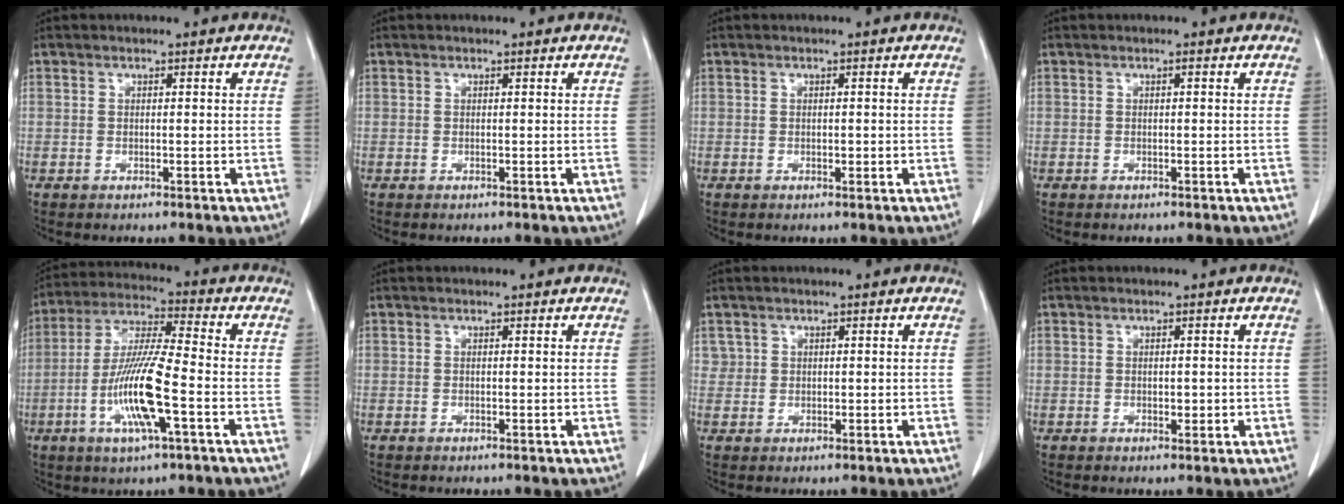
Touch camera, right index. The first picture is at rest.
{"total": 0.0}
{"total": 0.7, "force": [-0.1, 0.4, 0.6], "torque": [-0.008, 0.000, 0.000]}
{"total": 0.0}
{"total": 13.0, "force": [-3.9, 1.0, 12.4], "torque": [-0.249, -0.008, -0.076]}
{"total": 0.0}
{"total": 1.5, "force": [0.6, 1.4, 0.0], "torque": [0.015, 0.000, 0.006]}
{"total": 1.2, "force": [-0.1, 0.7, 1.0], "torque": [-0.013, -0.001, 0.001]}